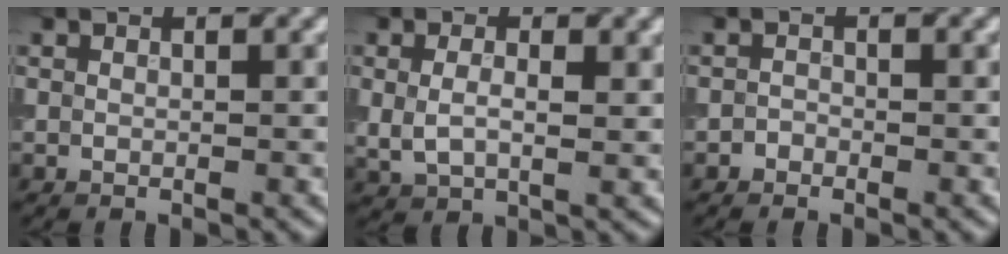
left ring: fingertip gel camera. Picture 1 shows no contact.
{"total": 3.2, "force": [0.5, 1.9, 2.6], "torque": [-0.059, -0.006, 0.014]}
{"total": 0.7, "force": [-0.5, 0.5, 0.1], "torque": [0.001, -0.001, -0.011]}